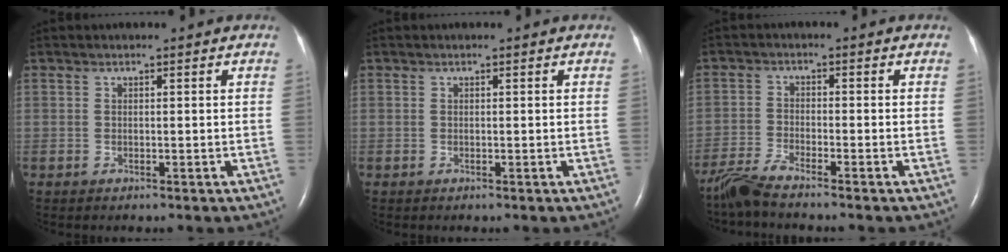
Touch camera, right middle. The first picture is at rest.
{"total": 0.0}
{"total": 4.6, "force": [-4.2, -0.4, 1.9], "torque": [-0.049, -0.021, -0.088]}